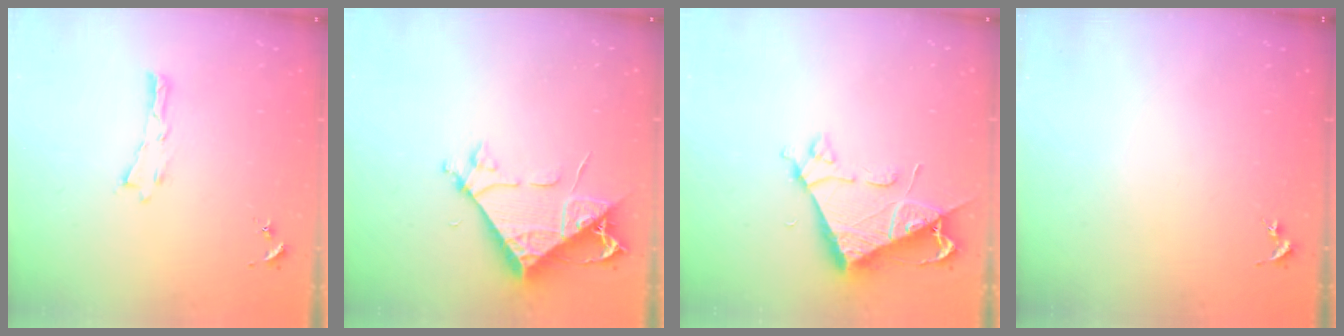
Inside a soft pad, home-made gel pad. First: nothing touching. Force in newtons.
{"total": 7.7, "press": 7.6, "slide": 0.9}
{"total": 6.8, "press": 6.7, "slide": 0.6}
{"total": 0.0}